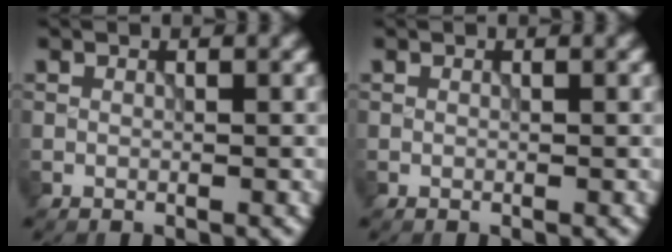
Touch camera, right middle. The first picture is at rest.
{"total": 0.0}